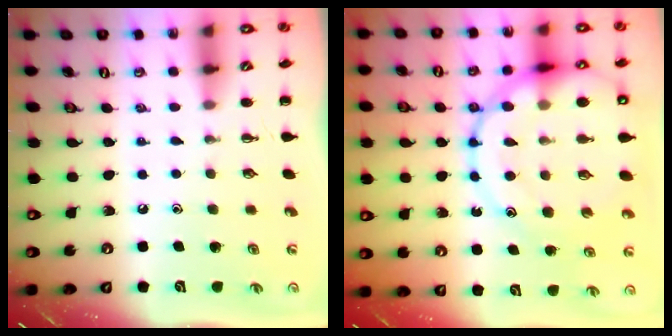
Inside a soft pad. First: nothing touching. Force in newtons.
{"total": 24.3, "press": 24.0, "slide": 3.3}